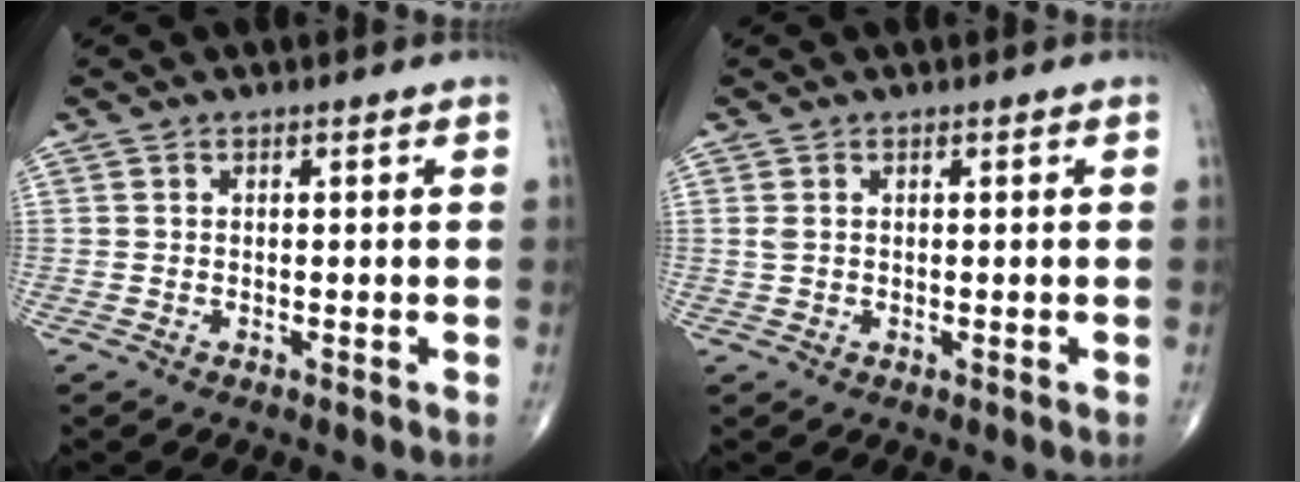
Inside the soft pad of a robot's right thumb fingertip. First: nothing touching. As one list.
[{"total": 1.0, "force": [0.2, 0.7, 0.7], "torque": [-0.019, 0.004, 0.010]}]